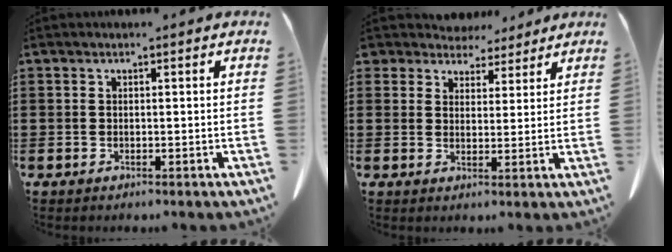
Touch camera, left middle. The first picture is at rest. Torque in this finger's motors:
{"motor_torque": [0.02, -0.05, 0.05, 0.01]}